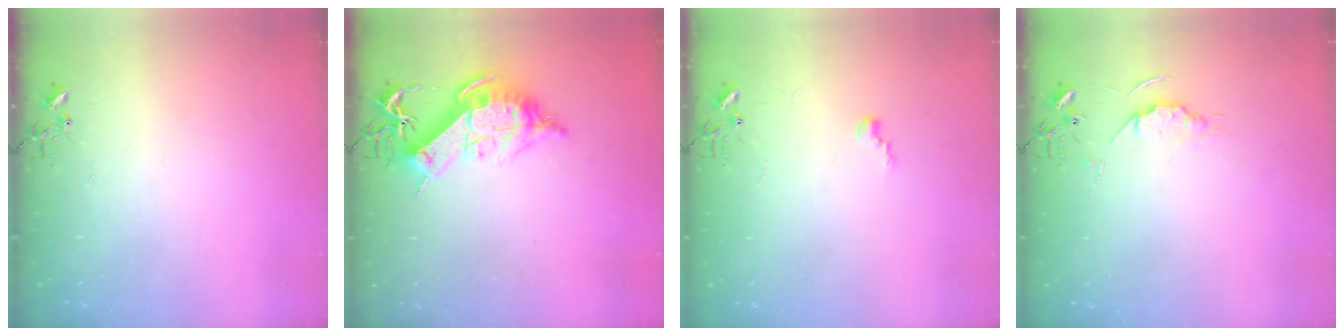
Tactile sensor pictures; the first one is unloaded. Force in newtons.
{"total": 14.4, "press": 14.4, "slide": 1.2}
{"total": 5.7, "press": 5.7, "slide": 0.5}
{"total": 5.7, "press": 5.6, "slide": 0.8}